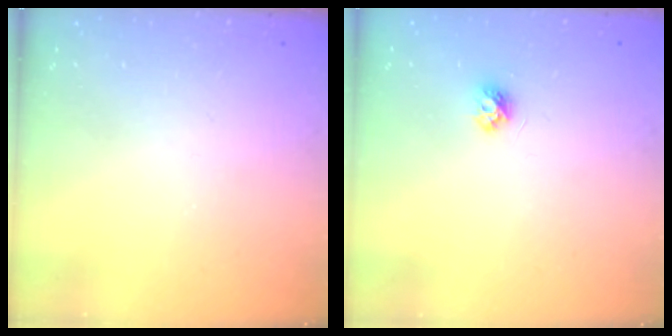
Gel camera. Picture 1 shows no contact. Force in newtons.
{"total": 4.5, "press": 4.5, "slide": 0.6}